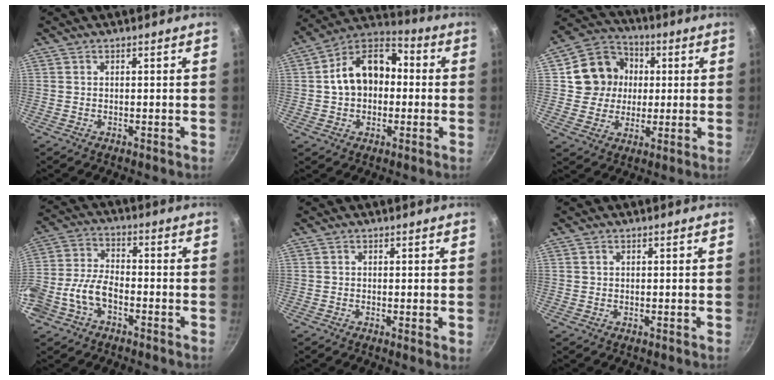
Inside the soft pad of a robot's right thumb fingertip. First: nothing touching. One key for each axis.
{"total": 14.9, "fx": 0.6, "fy": 10.7, "fz": 10.4, "tx": -0.137, "ty": 0.041, "tz": -0.010}
{"total": 12.2, "fx": 1.8, "fy": 11.2, "fz": 4.6, "tx": -0.050, "ty": 0.020, "tz": 0.023}
{"total": 9.4, "fx": -3.9, "fy": 5.6, "fz": 6.5, "tx": -0.134, "ty": 0.037, "tz": -0.087}
{"total": 0.9, "fx": 0.1, "fy": 0.0, "fz": 0.9, "tx": -0.013, "ty": -0.005, "tz": -0.001}
{"total": 0.5, "fx": 0.2, "fy": 0.4, "fz": 0.2, "tx": -0.003, "ty": 0.002, "tz": 0.004}